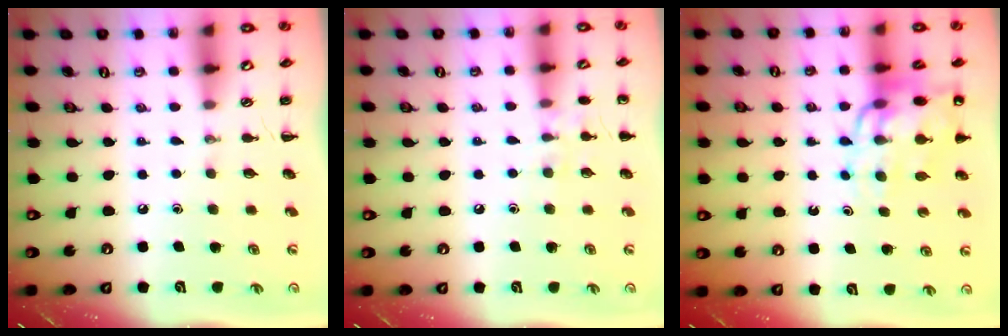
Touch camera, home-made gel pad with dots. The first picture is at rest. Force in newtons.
{"total": 6.7, "press": 6.4, "slide": 2.1}
{"total": 13.4, "press": 13.0, "slide": 3.2}